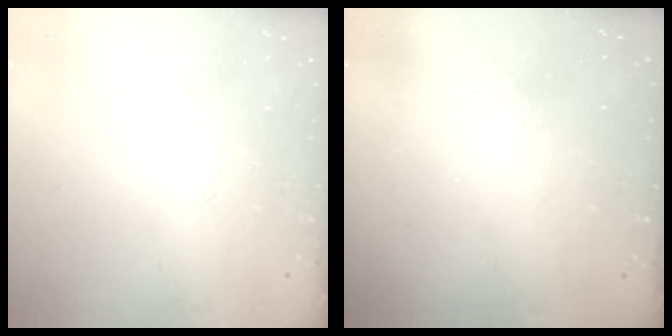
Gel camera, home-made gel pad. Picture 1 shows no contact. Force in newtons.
{"total": 3.3, "press": 3.3, "slide": 0.1}